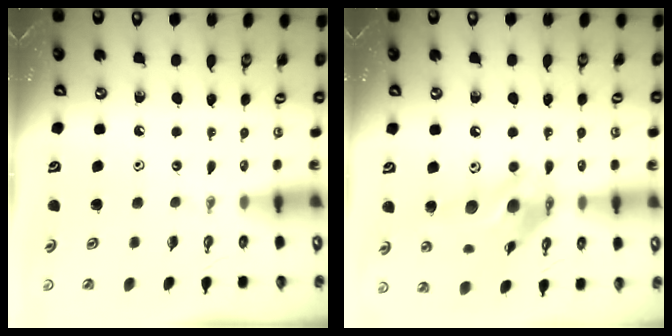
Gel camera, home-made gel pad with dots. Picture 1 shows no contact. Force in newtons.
{"total": 16.5, "press": 16.2, "slide": 3.4}